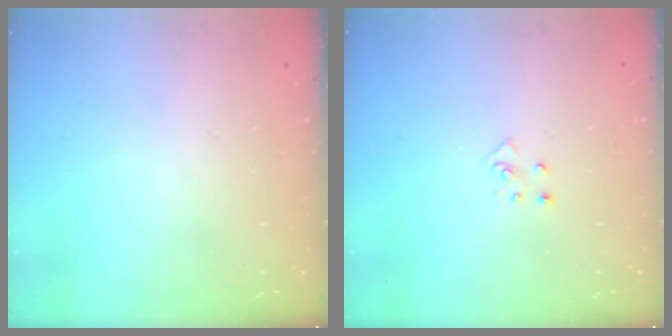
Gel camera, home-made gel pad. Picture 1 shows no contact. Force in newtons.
{"total": 4.1, "press": 4.1, "slide": 0.4}